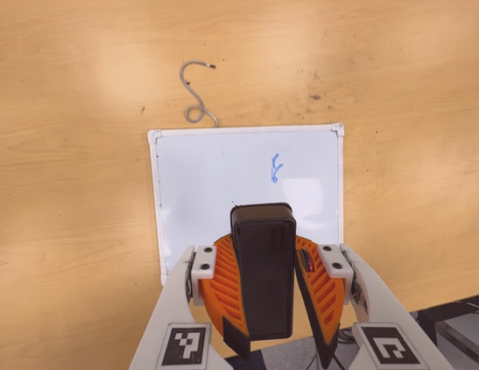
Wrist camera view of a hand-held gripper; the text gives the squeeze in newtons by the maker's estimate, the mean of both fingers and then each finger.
{"total": 10.2, "left": 10.2, "right": 10.2}